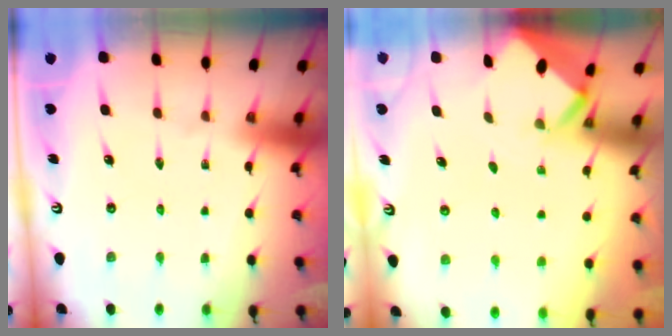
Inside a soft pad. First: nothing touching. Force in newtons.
{"total": 2.2, "press": 2.2, "slide": 0.2}